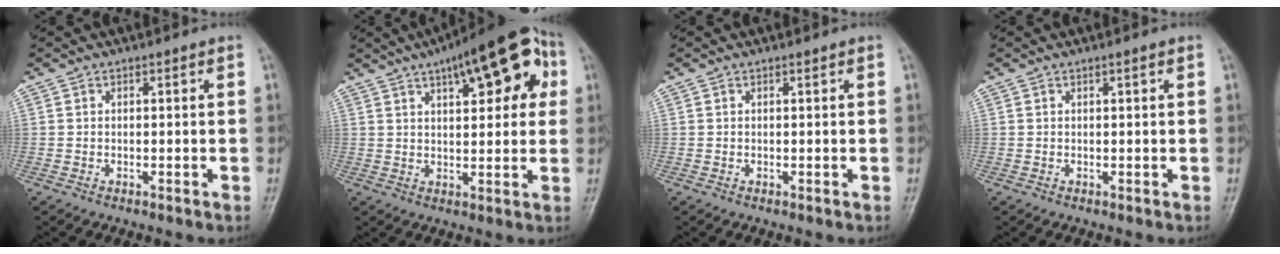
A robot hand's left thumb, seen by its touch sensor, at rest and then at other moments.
{"total": 17.3, "force": [7.3, 6.8, 14.1], "torque": [-0.162, 0.013, 0.094]}
{"total": 0.0}
{"total": 0.6, "force": [0.3, 0.0, 0.5], "torque": [-0.010, 0.000, 0.005]}